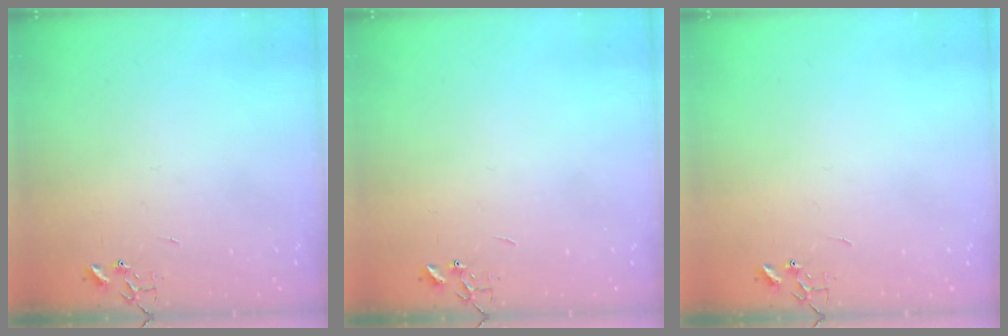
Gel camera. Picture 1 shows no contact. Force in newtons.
{"total": 0.0}
{"total": 0.0}